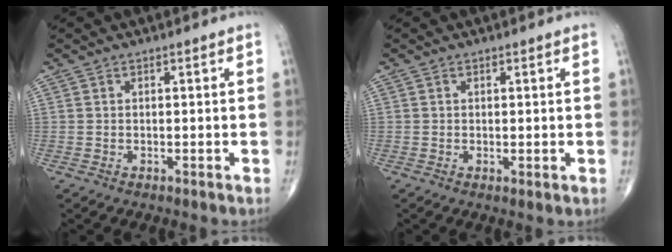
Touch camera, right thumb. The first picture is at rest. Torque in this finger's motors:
{"motor_torque": [-0.34, -0.11, -0.25, -0.18, 0.00]}